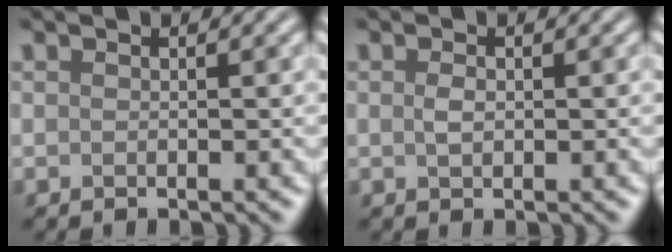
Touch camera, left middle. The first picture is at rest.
{"total": 1.1, "force": [0.1, 0.7, 0.8], "torque": [-0.020, 0.000, 0.002]}